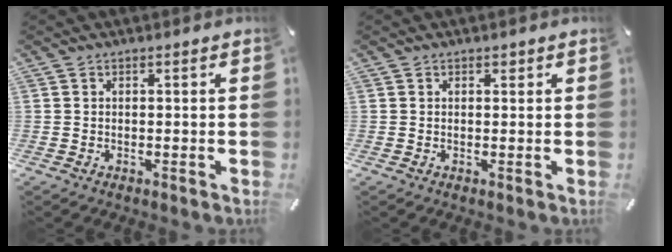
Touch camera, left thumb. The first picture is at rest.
{"total": 0.7, "force": [0.3, 0.6, 0.2], "torque": [0.005, -0.001, 0.005]}